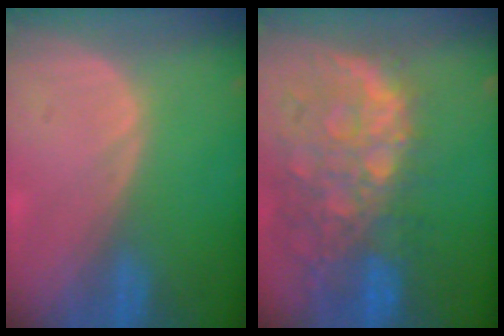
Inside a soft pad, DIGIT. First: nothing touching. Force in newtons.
{"total": 13.2, "press": 10.8, "slide": 7.6}